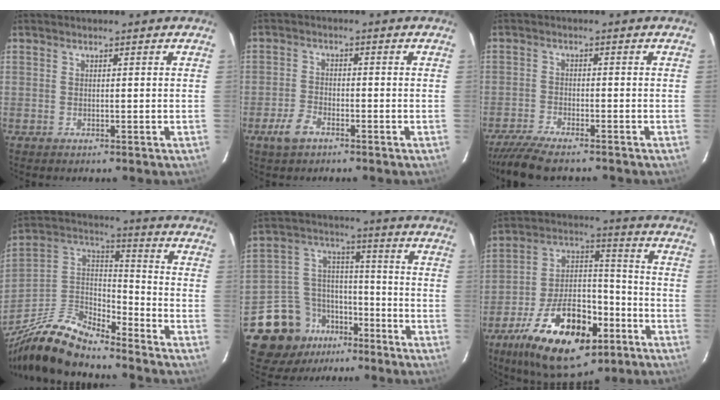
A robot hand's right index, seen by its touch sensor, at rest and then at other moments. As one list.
[{"total": 4.5, "force": [-3.0, 2.2, 2.6], "torque": [-0.068, 0.000, -0.057]}, {"total": 8.5, "force": [-7.5, 1.4, 3.8], "torque": [-0.096, -0.021, -0.132]}, {"total": 17.5, "force": [-14.3, 4.5, 9.0], "torque": [-0.199, -0.004, -0.278]}, {"total": 13.8, "force": [-9.4, 9.1, 4.3], "torque": [-0.112, 0.047, -0.153]}, {"total": 22.4, "force": [-11.9, 11.6, 15.1], "torque": [-0.287, 0.012, -0.185]}]